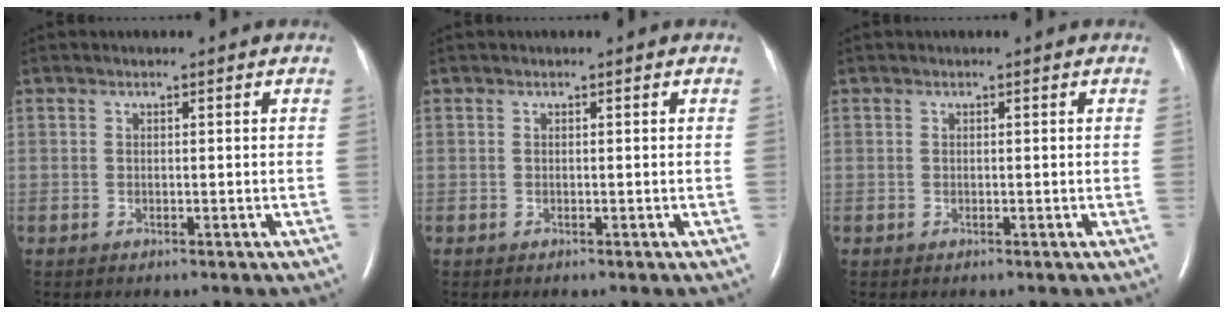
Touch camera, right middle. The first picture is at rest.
{"total": 0.0}
{"total": 0.0}